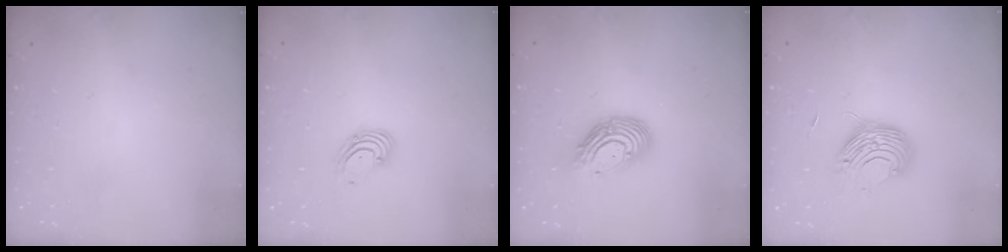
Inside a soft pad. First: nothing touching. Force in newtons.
{"total": 2.7, "press": 2.7, "slide": 0.3}
{"total": 11.9, "press": 11.8, "slide": 1.3}
{"total": 9.4, "press": 9.4, "slide": 0.3}